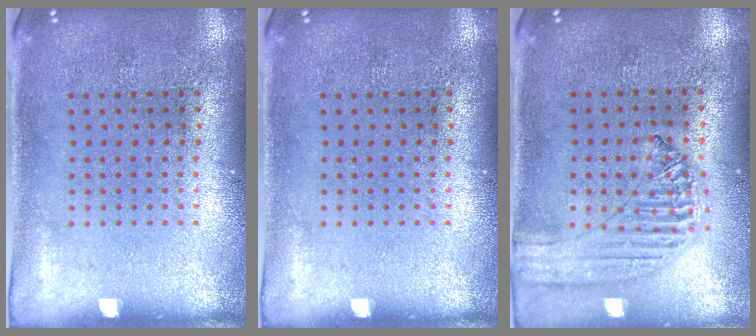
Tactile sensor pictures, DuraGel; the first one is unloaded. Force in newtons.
{"total": 0.0}
{"total": 1.2, "press": 1.2, "slide": 0.1}